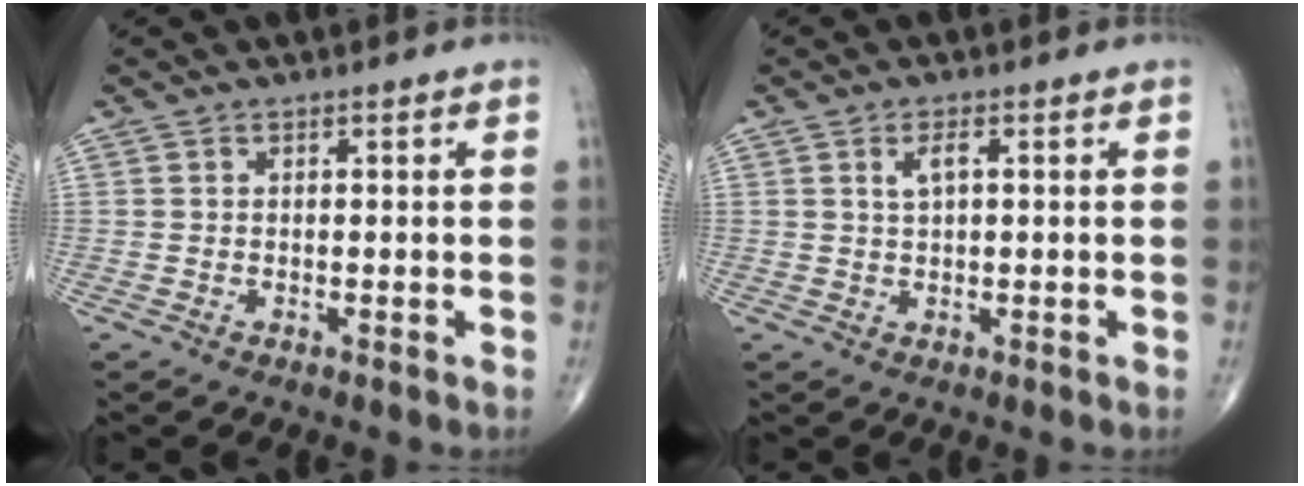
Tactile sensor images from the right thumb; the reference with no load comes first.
{"total": 2.5, "force": [0.8, 0.9, 2.2], "torque": [-0.043, 0.001, 0.016]}